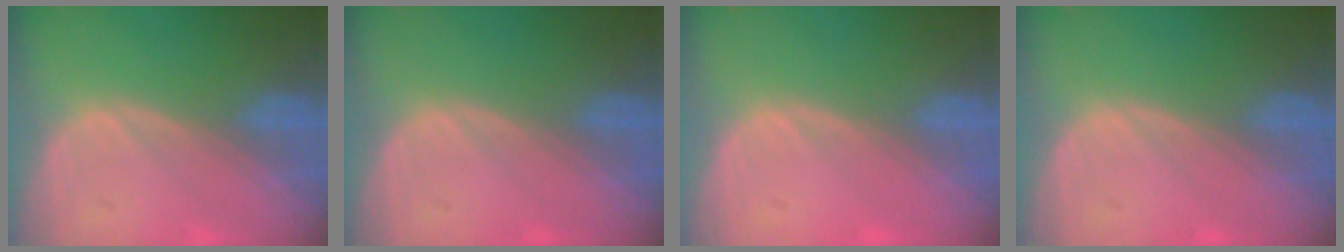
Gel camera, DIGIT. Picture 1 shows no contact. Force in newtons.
{"total": 0.0}
{"total": 0.6, "press": 0.1, "slide": 0.6}
{"total": 0.0}